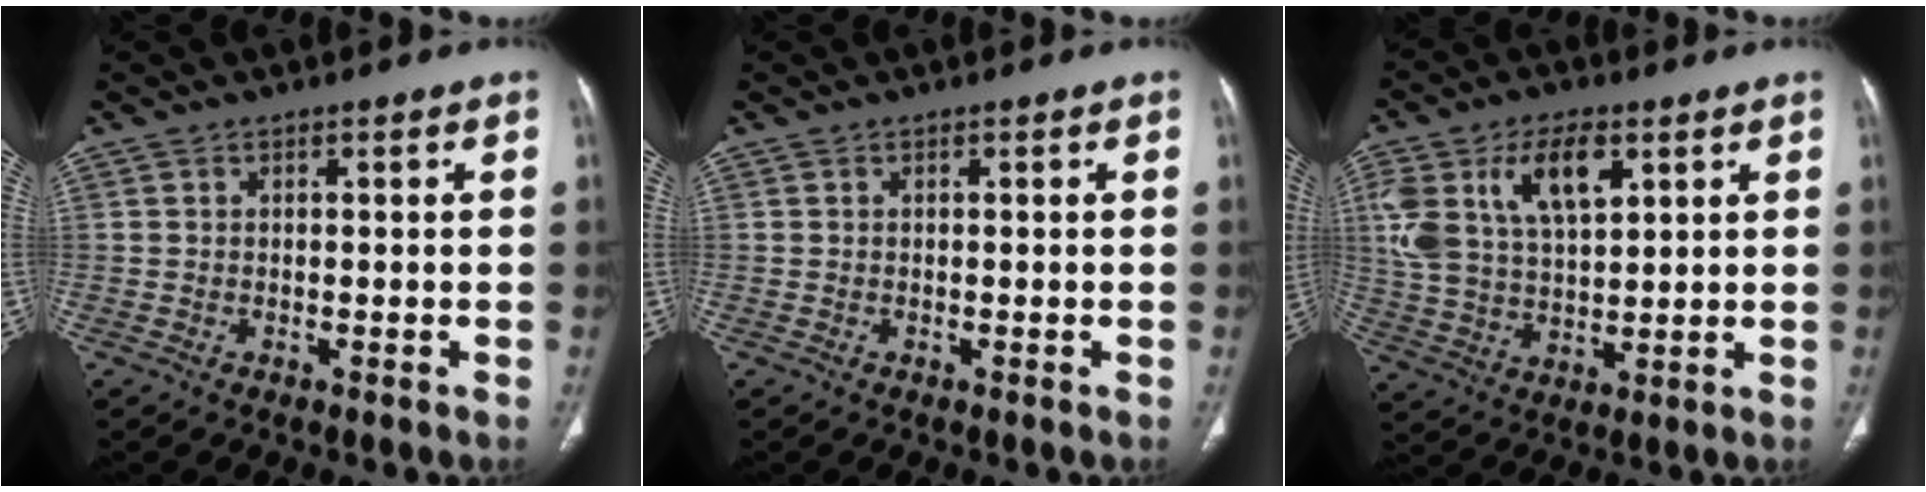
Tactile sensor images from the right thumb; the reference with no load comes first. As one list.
[{"total": 0.0}, {"total": 15.3, "force": [6.2, 8.1, 11.4], "torque": [-0.211, -0.004, 0.123]}]